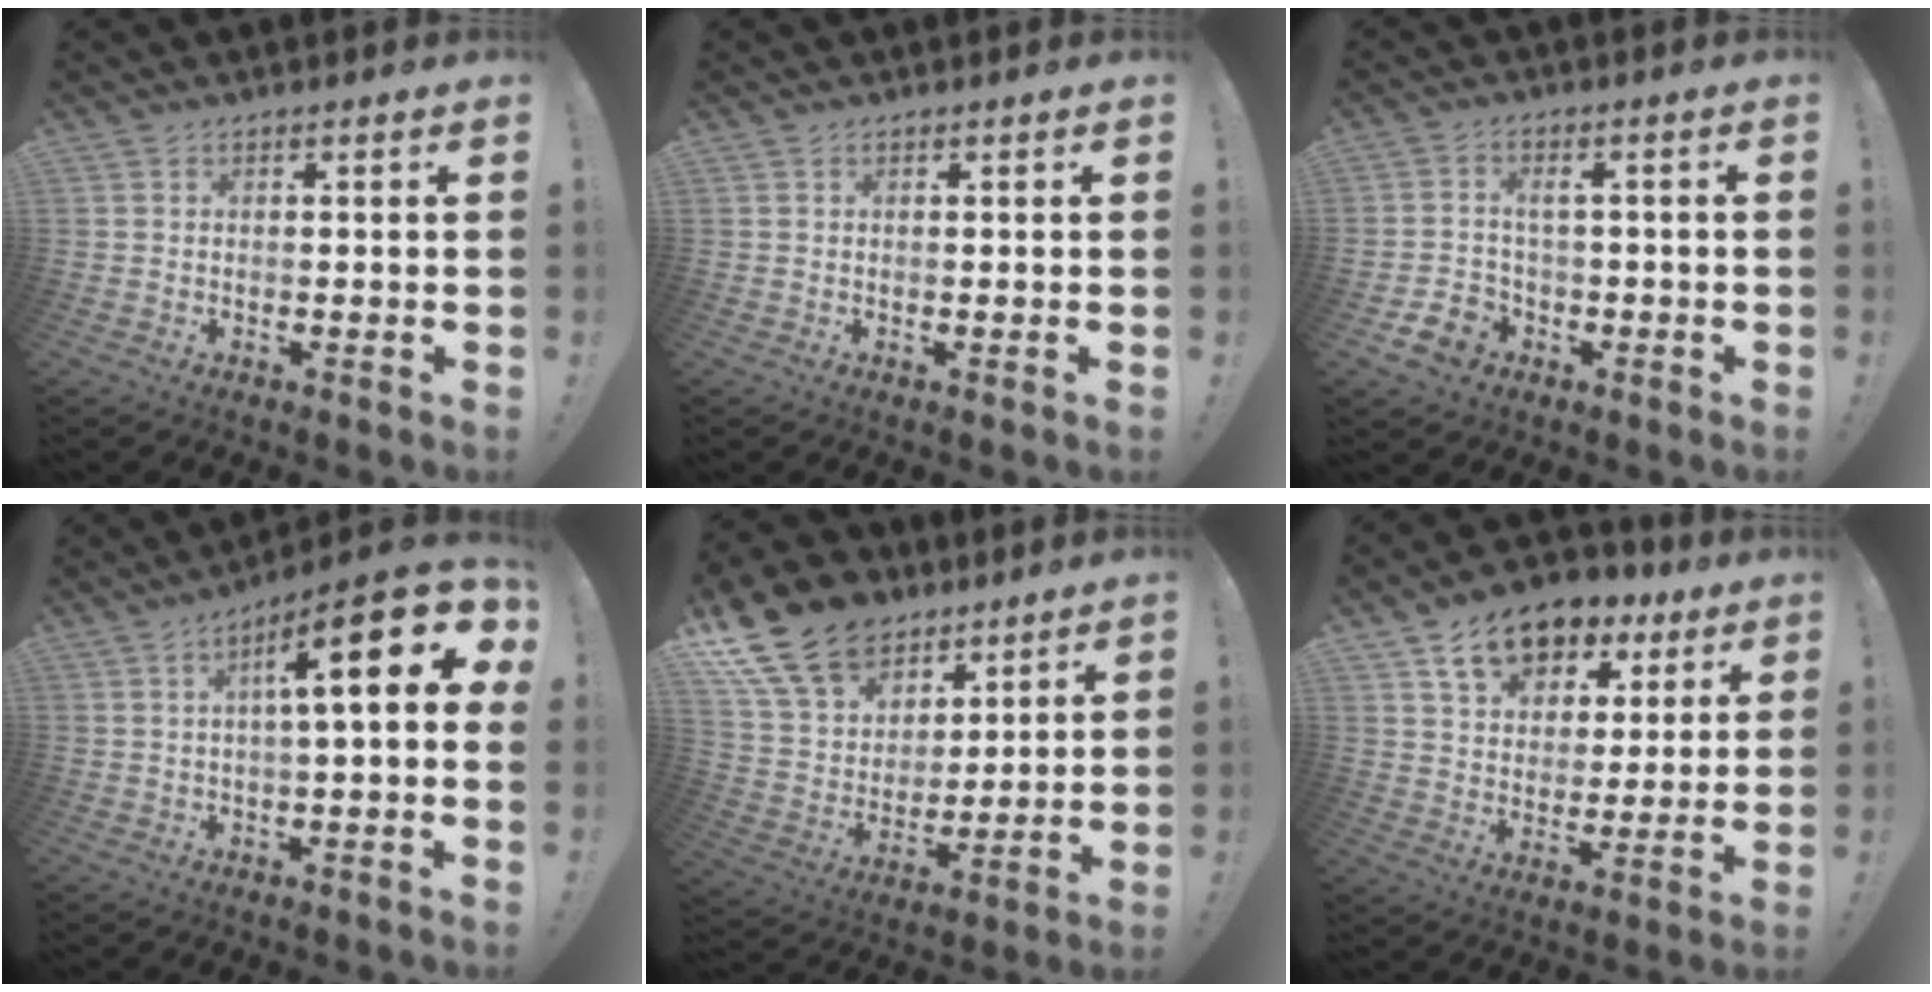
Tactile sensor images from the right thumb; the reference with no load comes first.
{"total": 0.0}
{"total": 6.4, "force": [-1.6, 5.3, 3.2], "torque": [-0.076, 0.003, -0.030]}
{"total": 16.5, "force": [4.7, 3.7, 15.4], "torque": [-0.225, -0.033, 0.065]}
{"total": 18.1, "force": [11.5, 12.0, 7.1], "torque": [-0.131, -0.068, 0.235]}
{"total": 13.9, "force": [8.4, 9.0, 6.5], "torque": [-0.099, -0.042, 0.155]}